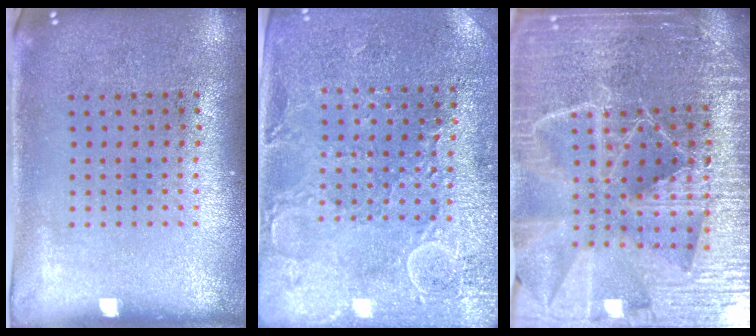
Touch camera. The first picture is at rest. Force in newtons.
{"total": 2.9, "press": 2.8, "slide": 0.4}
{"total": 6.4, "press": 5.5, "slide": 3.2}